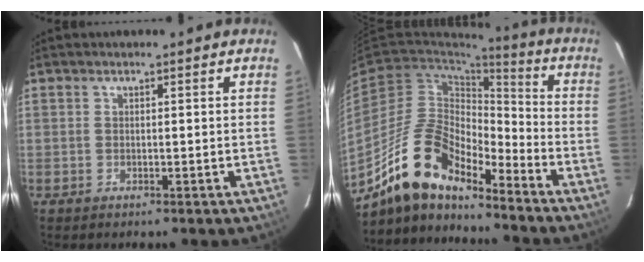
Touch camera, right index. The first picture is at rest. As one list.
[{"total": 15.9, "force": [-12.8, 5.3, 7.9], "torque": [-0.145, 0.007, -0.244]}]